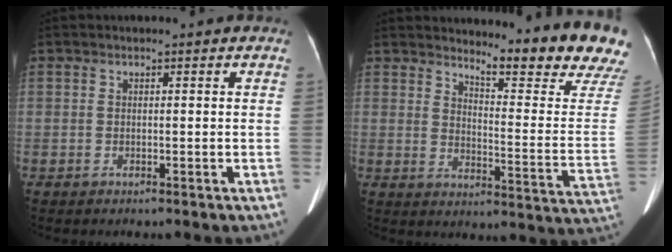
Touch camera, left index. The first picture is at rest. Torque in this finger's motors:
{"motor_torque": [0.27, -0.84, -0.28, -0.02]}